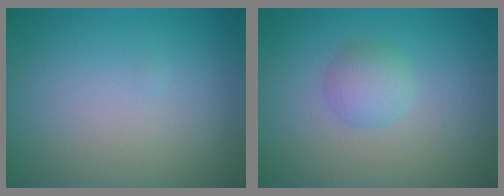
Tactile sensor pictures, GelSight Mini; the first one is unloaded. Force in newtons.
{"total": 2.0, "press": 2.0, "slide": 0.0}